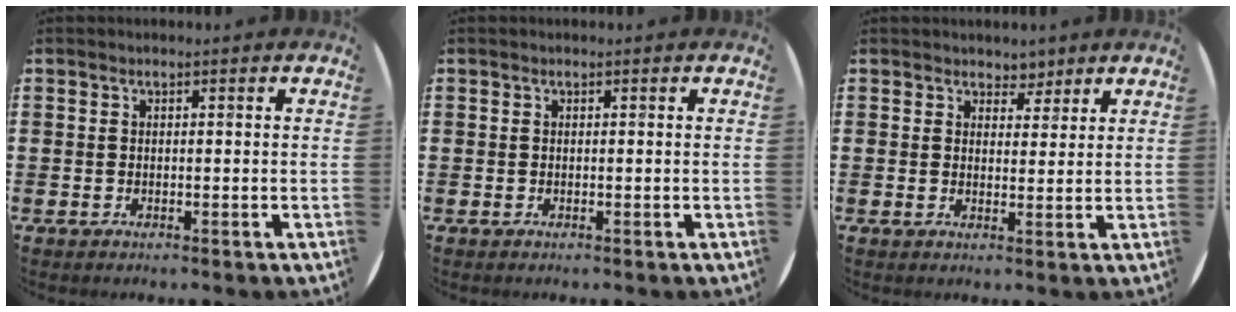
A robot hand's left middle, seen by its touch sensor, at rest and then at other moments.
{"total": 0.0}
{"total": 2.7, "force": [2.4, 1.1, 0.1], "torque": [0.000, -0.007, 0.044]}